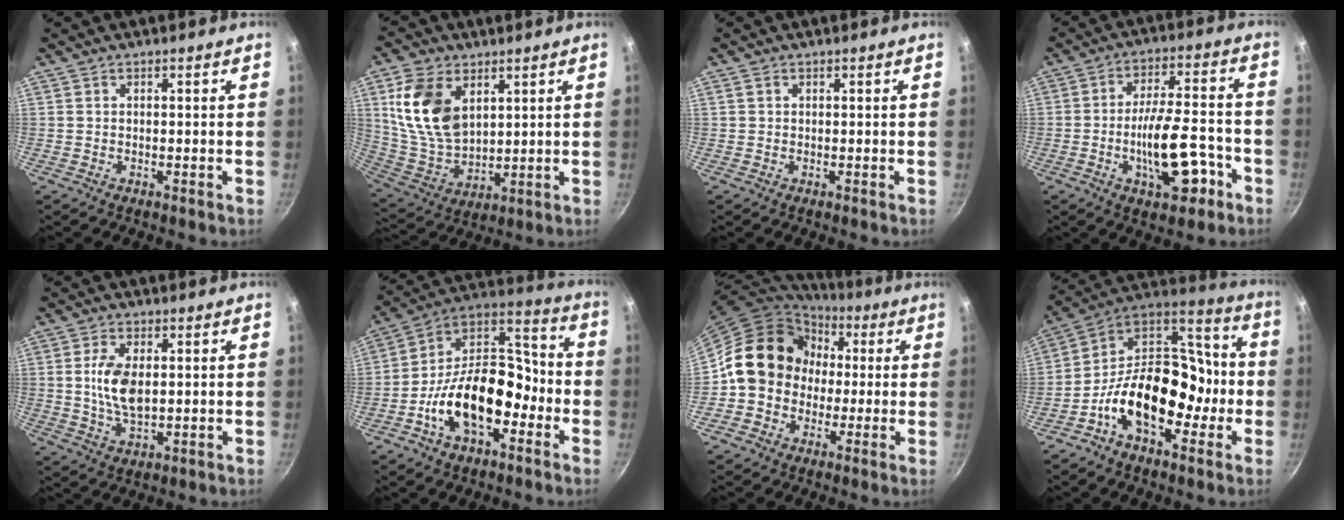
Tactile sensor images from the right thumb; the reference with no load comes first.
{"total": 15.5, "force": [5.4, 9.8, 10.7], "torque": [-0.189, -0.026, 0.120]}
{"total": 0.6, "force": [0.2, 0.5, 0.2], "torque": [-0.004, 0.003, 0.003]}
{"total": 14.0, "force": [-5.3, 5.8, 11.6], "torque": [-0.164, 0.040, -0.075]}
{"total": 8.6, "force": [1.0, 4.5, 7.2], "torque": [-0.137, -0.007, 0.021]}
{"total": 19.8, "force": [-6.9, 11.6, 14.6], "torque": [-0.206, 0.072, -0.130]}
{"total": 14.6, "force": [0.6, 12.9, 6.8], "torque": [-0.068, 0.033, -0.005]}
{"total": 21.0, "force": [-6.2, 13.3, 15.0], "torque": [-0.192, 0.079, -0.120]}